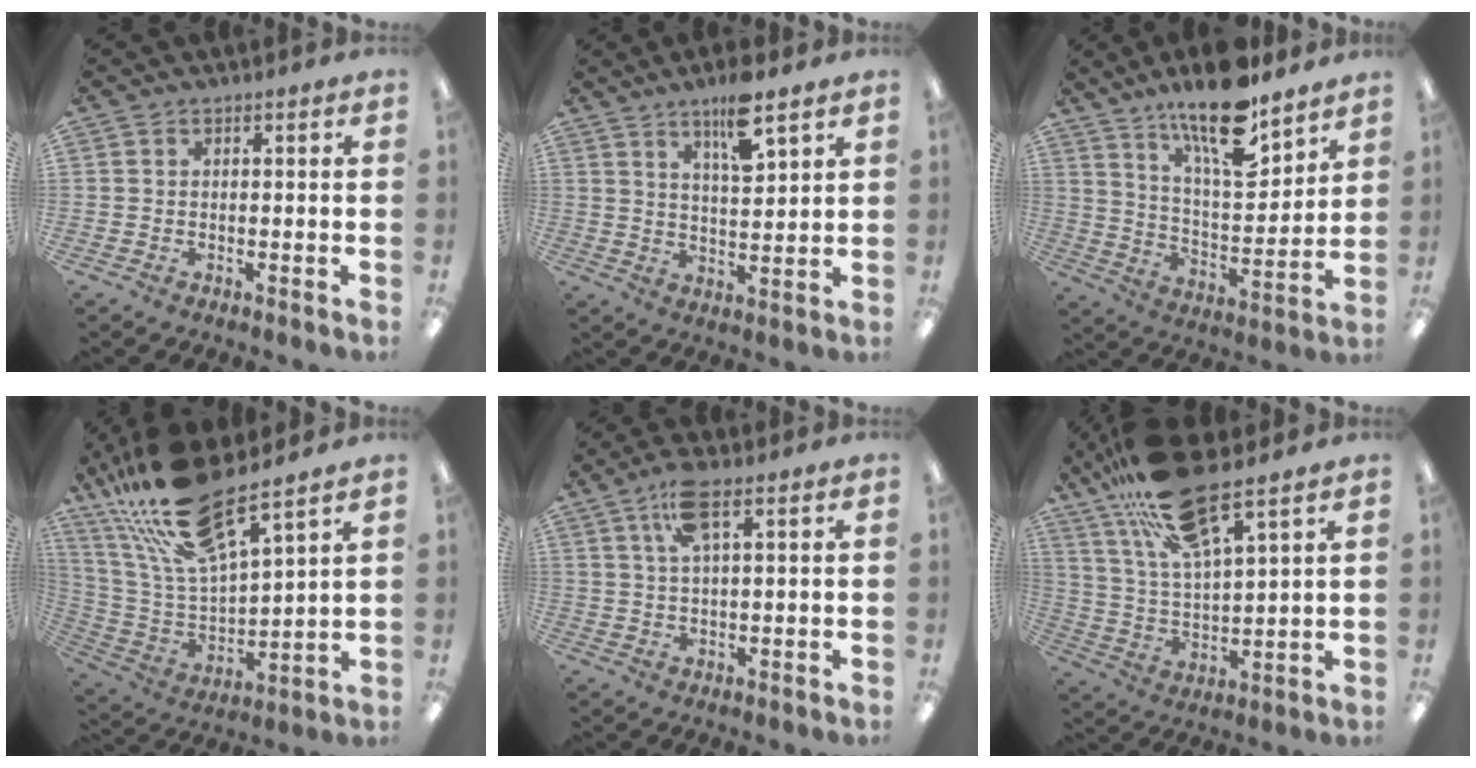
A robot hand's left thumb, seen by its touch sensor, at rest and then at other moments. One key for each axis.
{"total": 9.4, "fx": 6.3, "fy": 2.4, "fz": 6.5, "tx": -0.102, "ty": -0.033, "tz": 0.102}
{"total": 17.3, "fx": 12.8, "fy": 5.1, "fz": 10.4, "tx": -0.168, "ty": -0.081, "tz": 0.212}
{"total": 21.7, "fx": 17.2, "fy": 5.2, "fz": 12.2, "tx": -0.256, "ty": -0.100, "tz": 0.298}
{"total": 8.1, "fx": 4.1, "fy": 2.6, "fz": 6.4, "tx": -0.127, "ty": 0.006, "tz": 0.070}
{"total": 18.8, "fx": 13.5, "fy": 4.8, "fz": 12.1, "tx": -0.234, "ty": -0.059, "tz": 0.234}